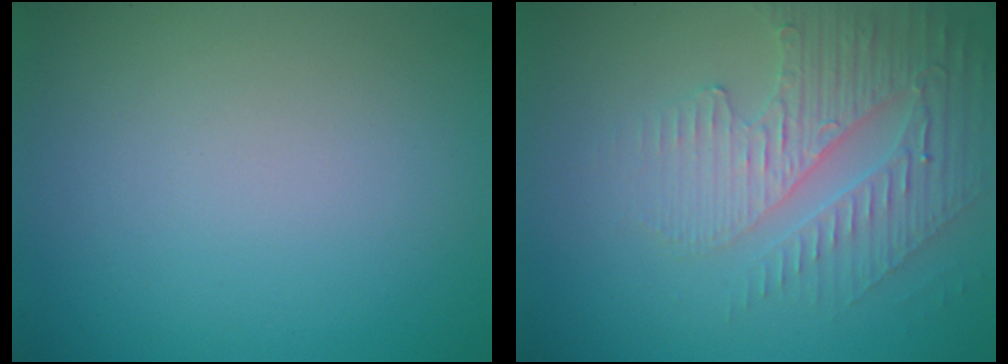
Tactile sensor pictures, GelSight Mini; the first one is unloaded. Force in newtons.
{"total": 3.8, "press": 3.6, "slide": 1.3}